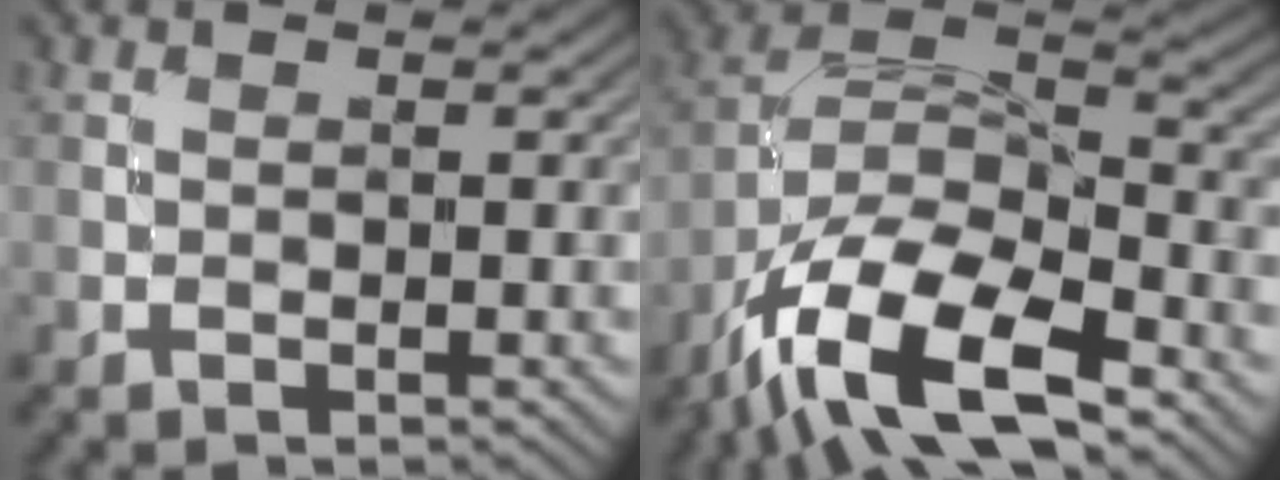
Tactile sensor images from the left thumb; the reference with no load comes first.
{"total": 16.2, "force": [-10.6, 6.2, 10.6], "torque": [-0.230, -0.019, -0.201]}